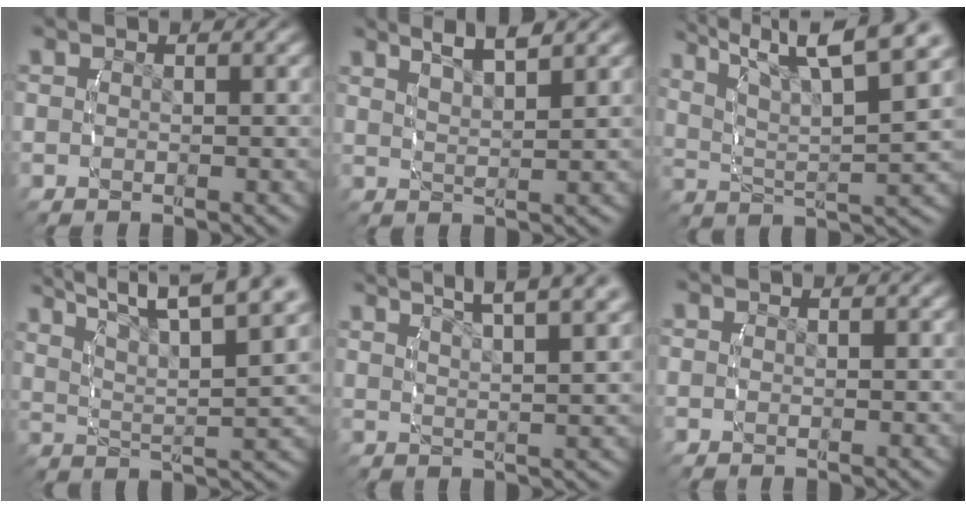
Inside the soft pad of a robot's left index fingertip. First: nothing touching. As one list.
[{"total": 4.5, "force": [3.2, 1.5, 2.8], "torque": [-0.053, 0.006, 0.046]}, {"total": 8.6, "force": [4.9, 3.6, 6.1], "torque": [-0.104, 0.006, 0.071]}, {"total": 9.4, "force": [5.2, 4.3, 6.5], "torque": [-0.100, 0.006, 0.070]}, {"total": 7.7, "force": [5.5, 2.5, 4.7], "torque": [-0.068, 0.019, 0.076]}, {"total": 0.0}]